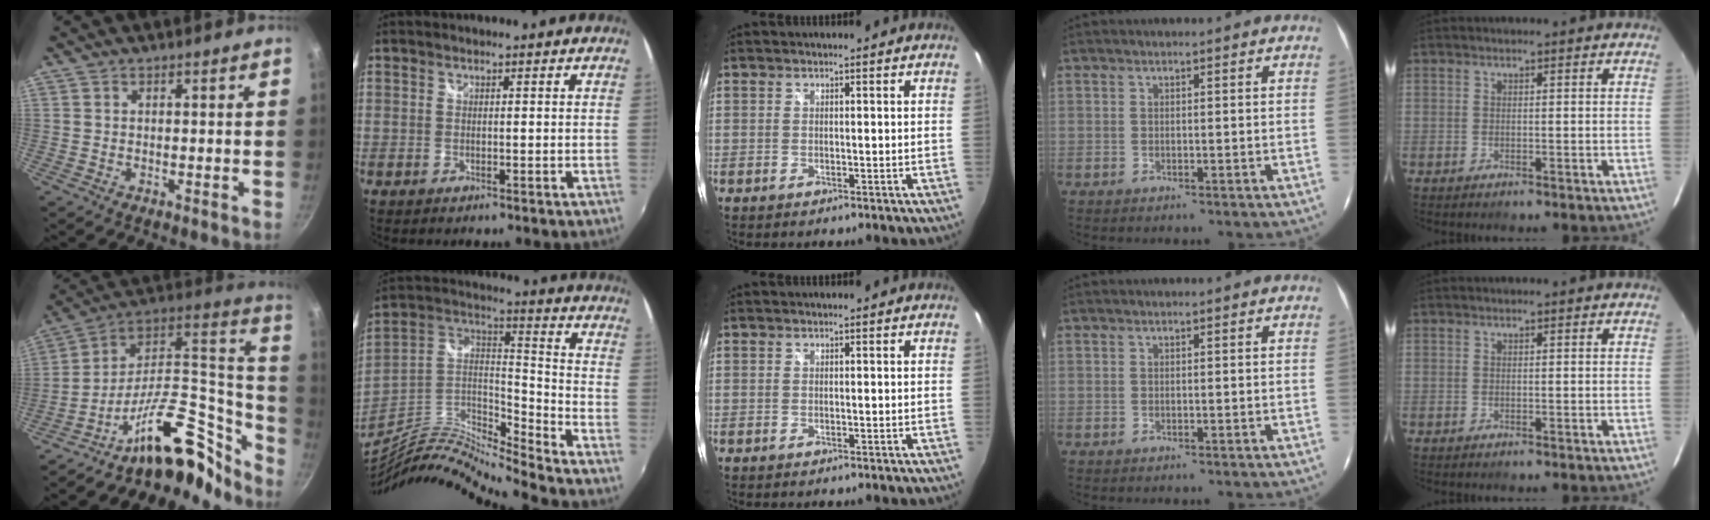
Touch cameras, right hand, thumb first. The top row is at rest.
{"thumb": {"total": 27.0, "force": [-16.8, 12.7, 16.8], "torque": [-0.177, 0.122, -0.268]}, "index": {"total": 15.9, "force": [-14.4, -0.4, 6.7], "torque": [-0.128, 0.001, -0.281]}}